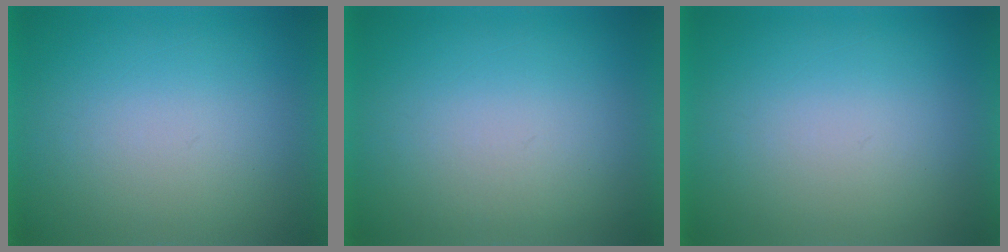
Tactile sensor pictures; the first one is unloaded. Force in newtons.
{"total": 1.1}
{"total": 0.0}